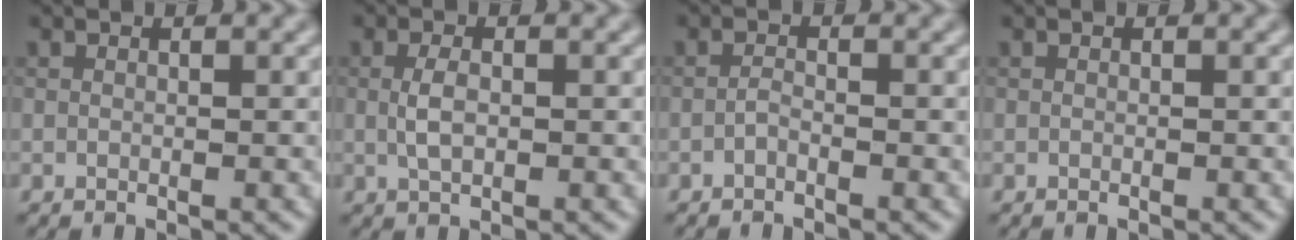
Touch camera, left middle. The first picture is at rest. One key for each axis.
{"total": 2.0, "fx": 0.1, "fy": 0.9, "fz": 1.7, "tx": -0.041, "ty": -0.001, "tz": 0.002}
{"total": 0.8, "fx": -0.5, "fy": 0.2, "fz": 0.5, "tx": -0.011, "ty": 0.001, "tz": -0.012}
{"total": 0.0}